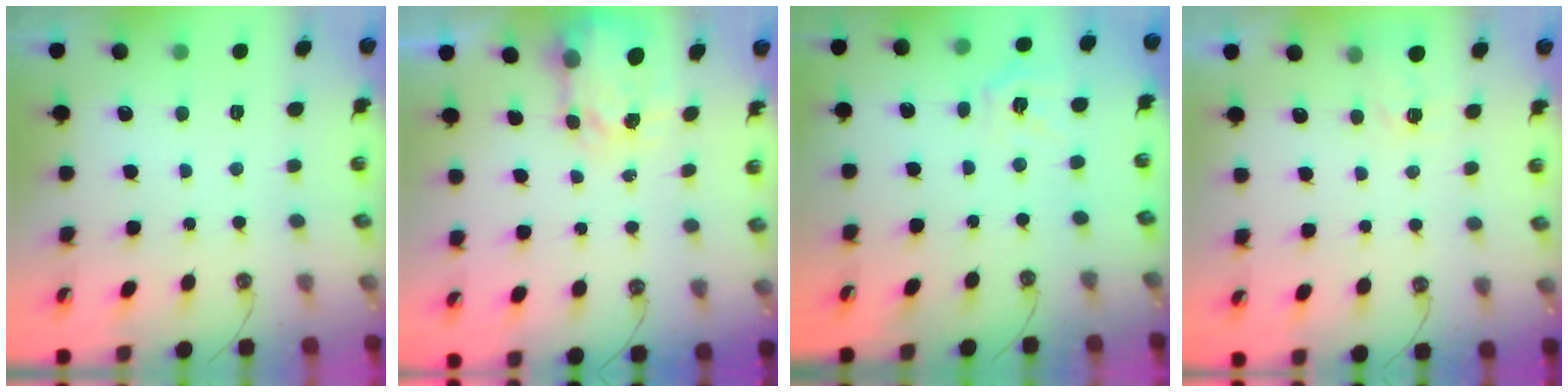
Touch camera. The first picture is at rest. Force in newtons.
{"total": 4.0, "press": 3.9, "slide": 0.5}
{"total": 9.7, "press": 9.6, "slide": 1.3}
{"total": 2.9, "press": 2.9, "slide": 0.5}